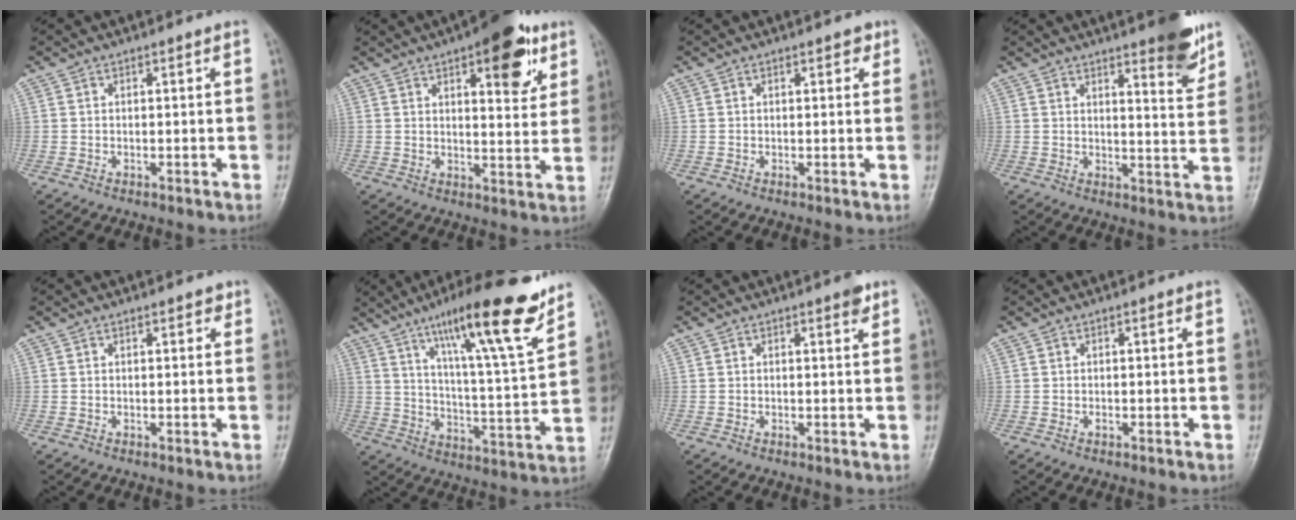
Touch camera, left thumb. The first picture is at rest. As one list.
[{"total": 12.9, "force": [6.5, 5.0, 9.9], "torque": [-0.097, -0.024, 0.083]}, {"total": 1.8, "force": [1.0, 0.9, 1.2], "torque": [-0.007, -0.002, 0.010]}, {"total": 8.9, "force": [6.1, 1.9, 6.3], "torque": [-0.060, -0.039, 0.079]}, {"total": 1.4, "force": [0.8, 0.7, 0.9], "torque": [-0.006, -0.001, 0.007]}, {"total": 20.1, "force": [13.3, 2.6, 14.8], "torque": [-0.210, -0.064, 0.212]}, {"total": 1.7, "force": [1.1, 0.4, 1.3], "torque": [-0.017, -0.005, 0.013]}, {"total": 0.5, "force": [-0.1, 0.3, 0.5], "torque": [-0.006, 0.002, 0.000]}]